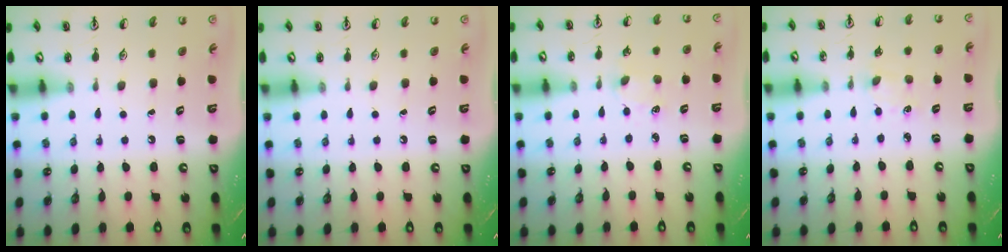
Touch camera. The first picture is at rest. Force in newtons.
{"total": 0.0}
{"total": 2.0, "press": 2.0, "slide": 0.3}
{"total": 2.1, "press": 2.1, "slide": 0.3}